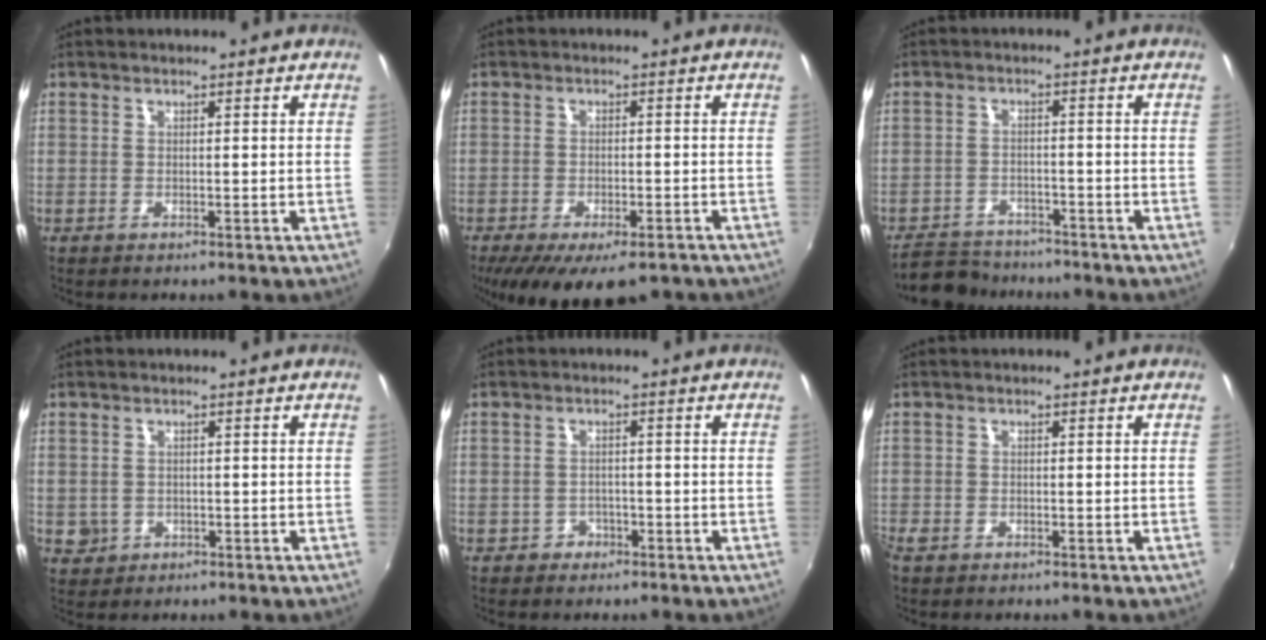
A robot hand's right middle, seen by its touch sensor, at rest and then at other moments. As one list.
[{"total": 15.5, "force": [-10.6, 6.3, 9.4], "torque": [-0.190, -0.048, -0.150]}, {"total": 9.3, "force": [-8.1, 3.8, 2.4], "torque": [-0.075, -0.006, -0.130]}, {"total": 4.1, "force": [-0.4, 3.9, 1.4], "torque": [-0.028, 0.000, 0.001]}, {"total": 3.5, "force": [-1.7, 3.0, 0.6], "torque": [-0.017, 0.005, -0.024]}, {"total": 2.9, "force": [-1.8, 1.8, 1.4], "torque": [-0.030, -0.006, -0.031]}]